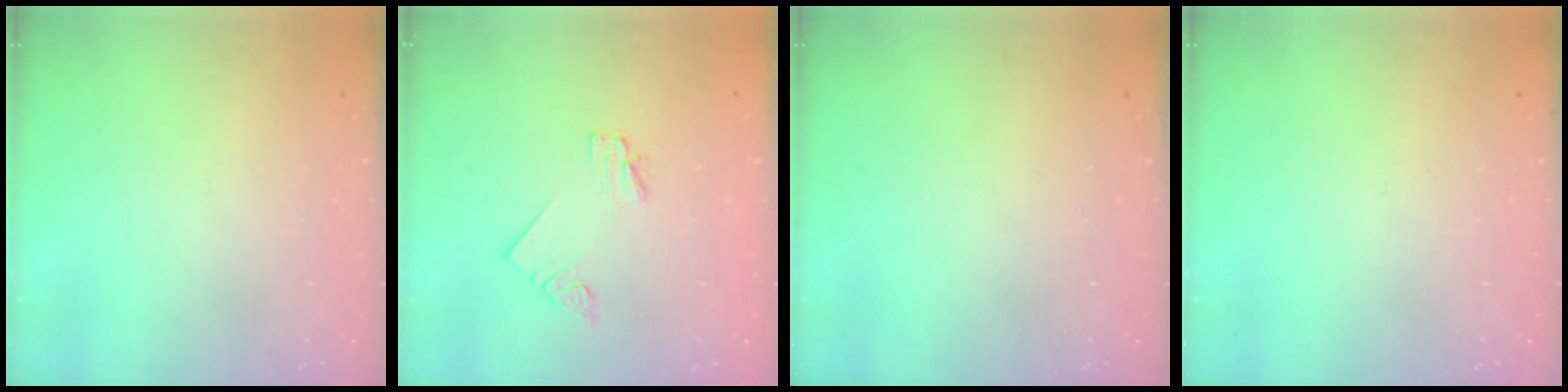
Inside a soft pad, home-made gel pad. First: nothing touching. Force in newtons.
{"total": 2.3, "press": 2.3, "slide": 0.1}
{"total": 0.0}
{"total": 0.0}